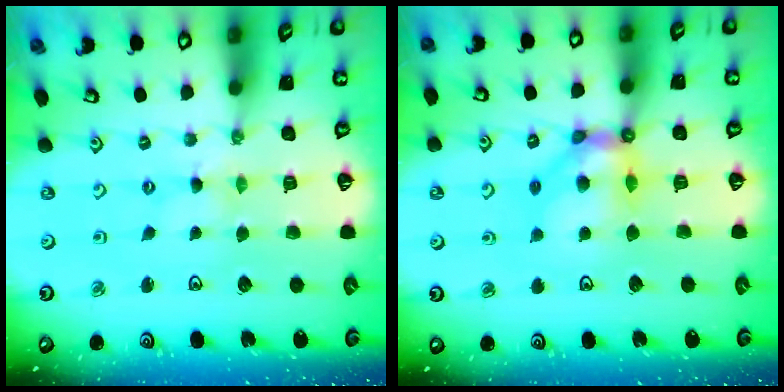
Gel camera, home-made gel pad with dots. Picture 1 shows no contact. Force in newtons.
{"total": 10.1, "press": 10.0, "slide": 1.6}